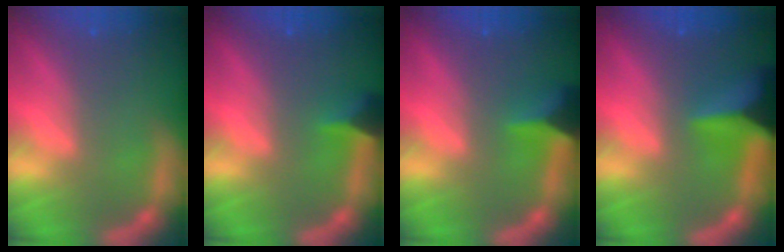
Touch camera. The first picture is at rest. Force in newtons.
{"total": 2.4}
{"total": 4.0}
{"total": 8.4}